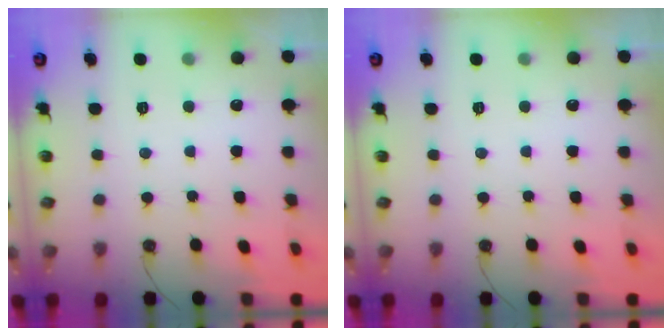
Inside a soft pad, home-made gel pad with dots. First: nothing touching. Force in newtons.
{"total": 0.0}